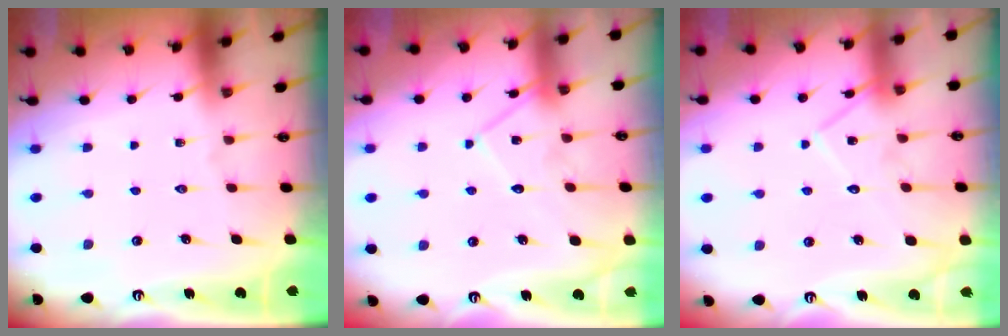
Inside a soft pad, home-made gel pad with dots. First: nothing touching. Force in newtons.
{"total": 12.1, "press": 12.1, "slide": 1.1}
{"total": 13.3, "press": 13.2, "slide": 0.8}